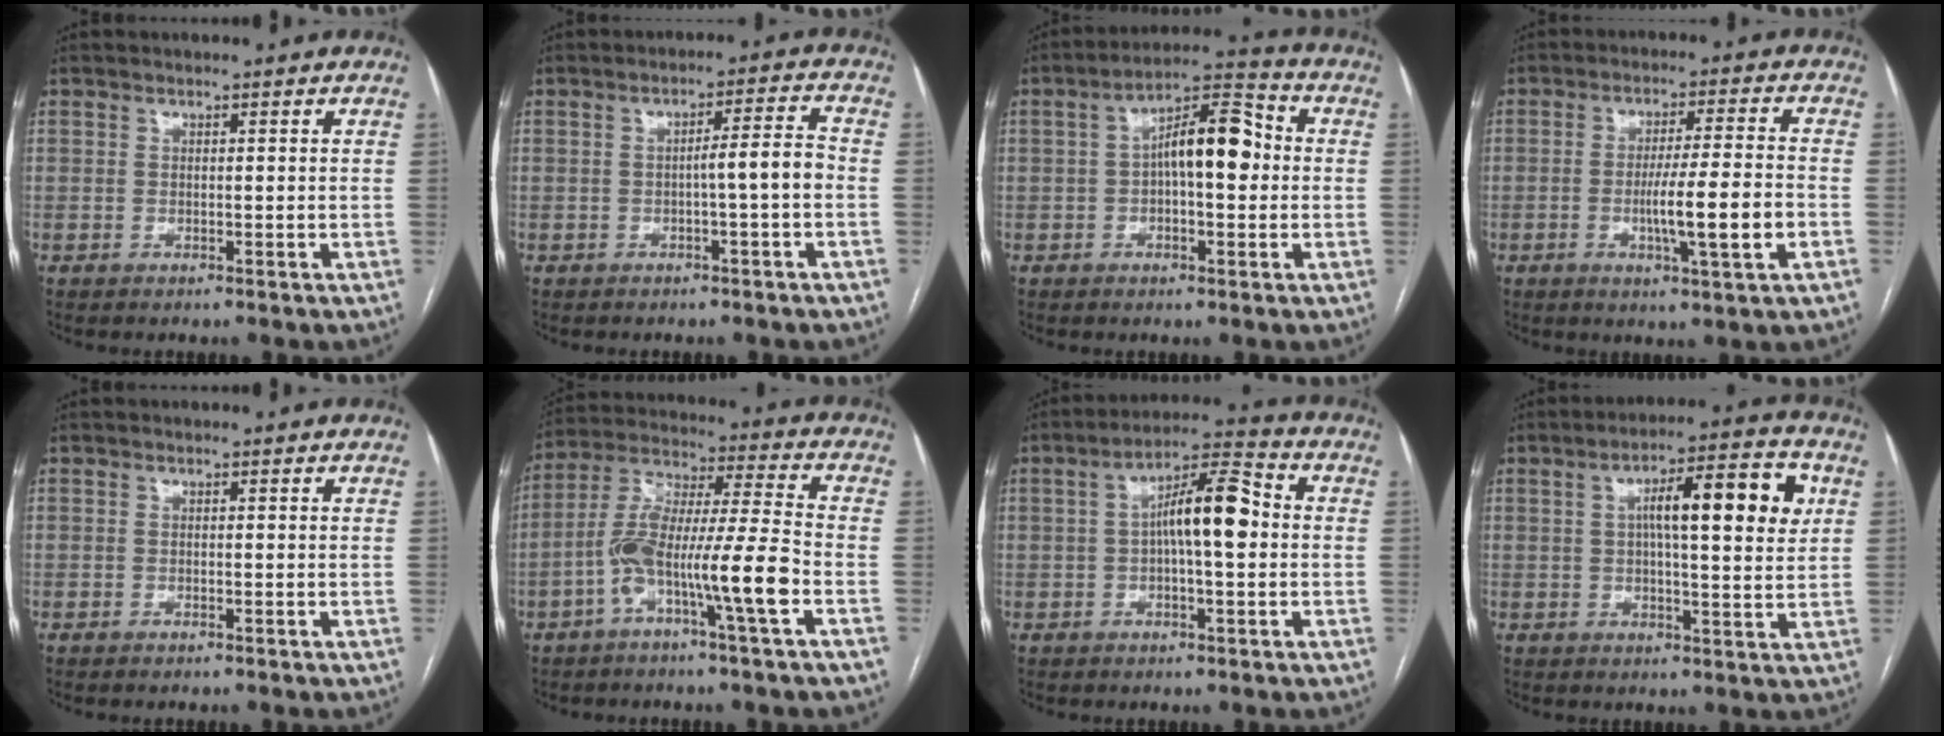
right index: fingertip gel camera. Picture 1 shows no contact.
{"total": 4.7, "force": [-1.0, -0.1, 4.6], "torque": [-0.068, 0.014, -0.015]}
{"total": 10.4, "force": [0.5, 3.4, 9.8], "torque": [-0.168, 0.034, 0.001]}
{"total": 9.3, "force": [-2.4, 0.1, 9.0], "torque": [-0.151, -0.005, -0.040]}
{"total": 0.0}
{"total": 13.4, "force": [-5.0, 0.3, 12.4], "torque": [-0.241, 0.015, -0.095]}
{"total": 10.0, "force": [0.4, 2.2, 9.8], "torque": [-0.174, 0.027, 0.001]}
{"total": 12.6, "force": [3.3, 2.4, 12.0], "torque": [-0.182, 0.024, 0.043]}